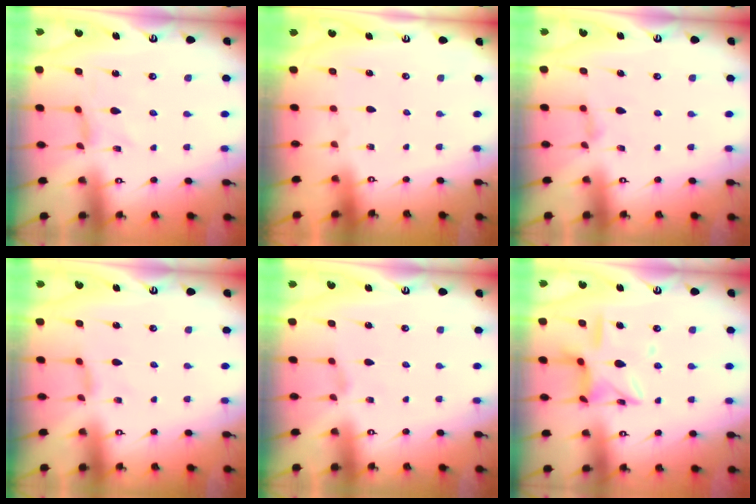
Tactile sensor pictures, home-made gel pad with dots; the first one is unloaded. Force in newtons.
{"total": 0.0}
{"total": 2.6, "press": 2.6, "slide": 0.4}
{"total": 1.3, "press": 1.2, "slide": 0.3}
{"total": 1.3, "press": 1.3, "slide": 0.4}
{"total": 11.2, "press": 11.1, "slide": 0.9}